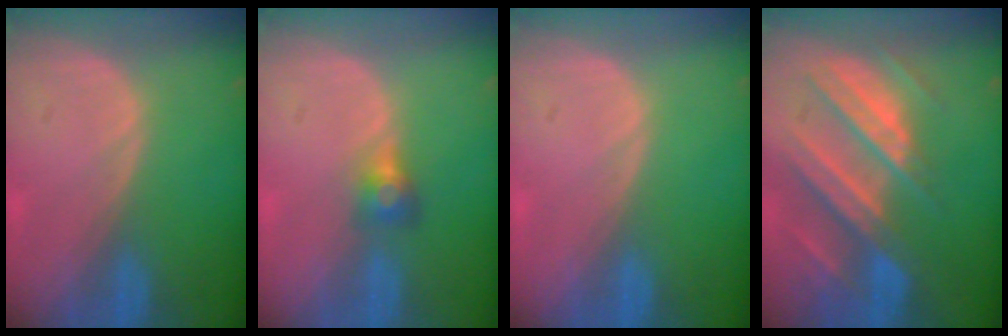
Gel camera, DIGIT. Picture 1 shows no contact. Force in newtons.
{"total": 2.8, "press": 2.6, "slide": 1.0}
{"total": 0.0}
{"total": 10.3, "press": 9.2, "slide": 4.7}